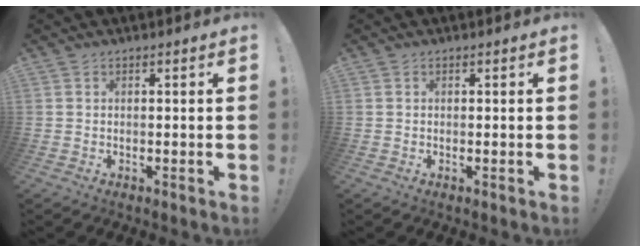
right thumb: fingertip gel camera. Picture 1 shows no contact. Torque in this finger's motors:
{"motor_torque": [-0.01, 0.17, -0.14, 0.01, 0.02]}